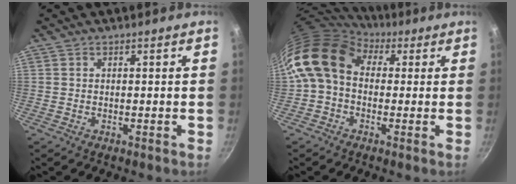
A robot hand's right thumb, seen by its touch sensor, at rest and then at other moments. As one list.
[{"total": 12.2, "force": [2.3, 9.2, 7.6], "torque": [-0.124, 0.016, 0.017]}]